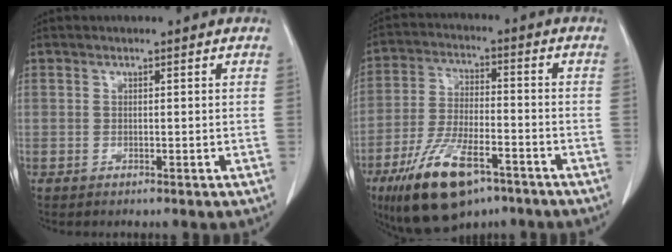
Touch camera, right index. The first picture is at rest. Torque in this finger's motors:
{"motor_torque": [1.38, -0.76, 0.68, 0.21]}